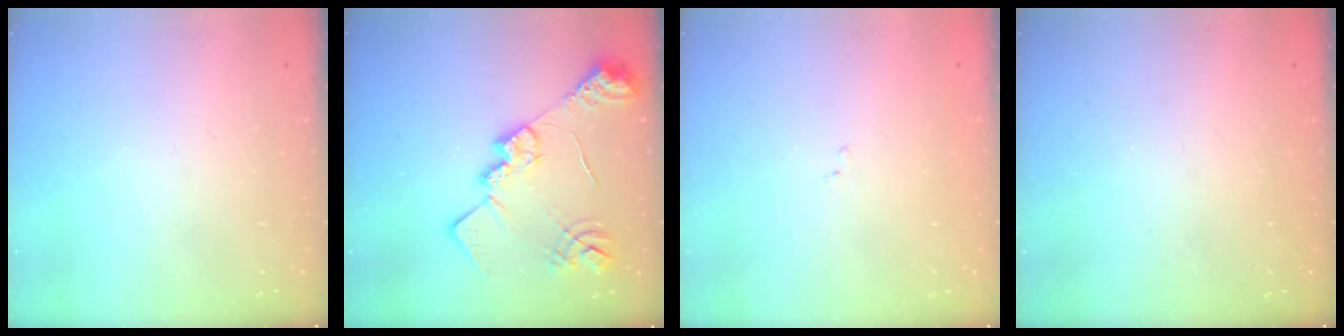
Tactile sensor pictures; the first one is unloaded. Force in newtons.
{"total": 17.6, "press": 17.5, "slide": 1.1}
{"total": 7.0, "press": 7.0, "slide": 0.8}
{"total": 1.0, "press": 1.0, "slide": 0.1}